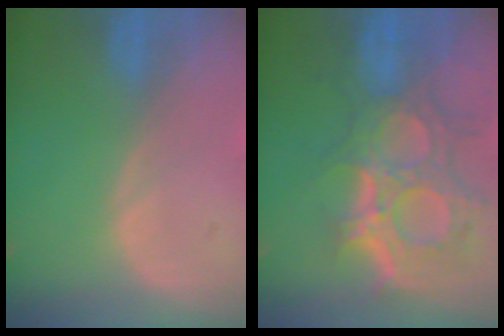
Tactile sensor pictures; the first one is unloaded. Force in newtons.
{"total": 12.0, "press": 10.8, "slide": 5.3}